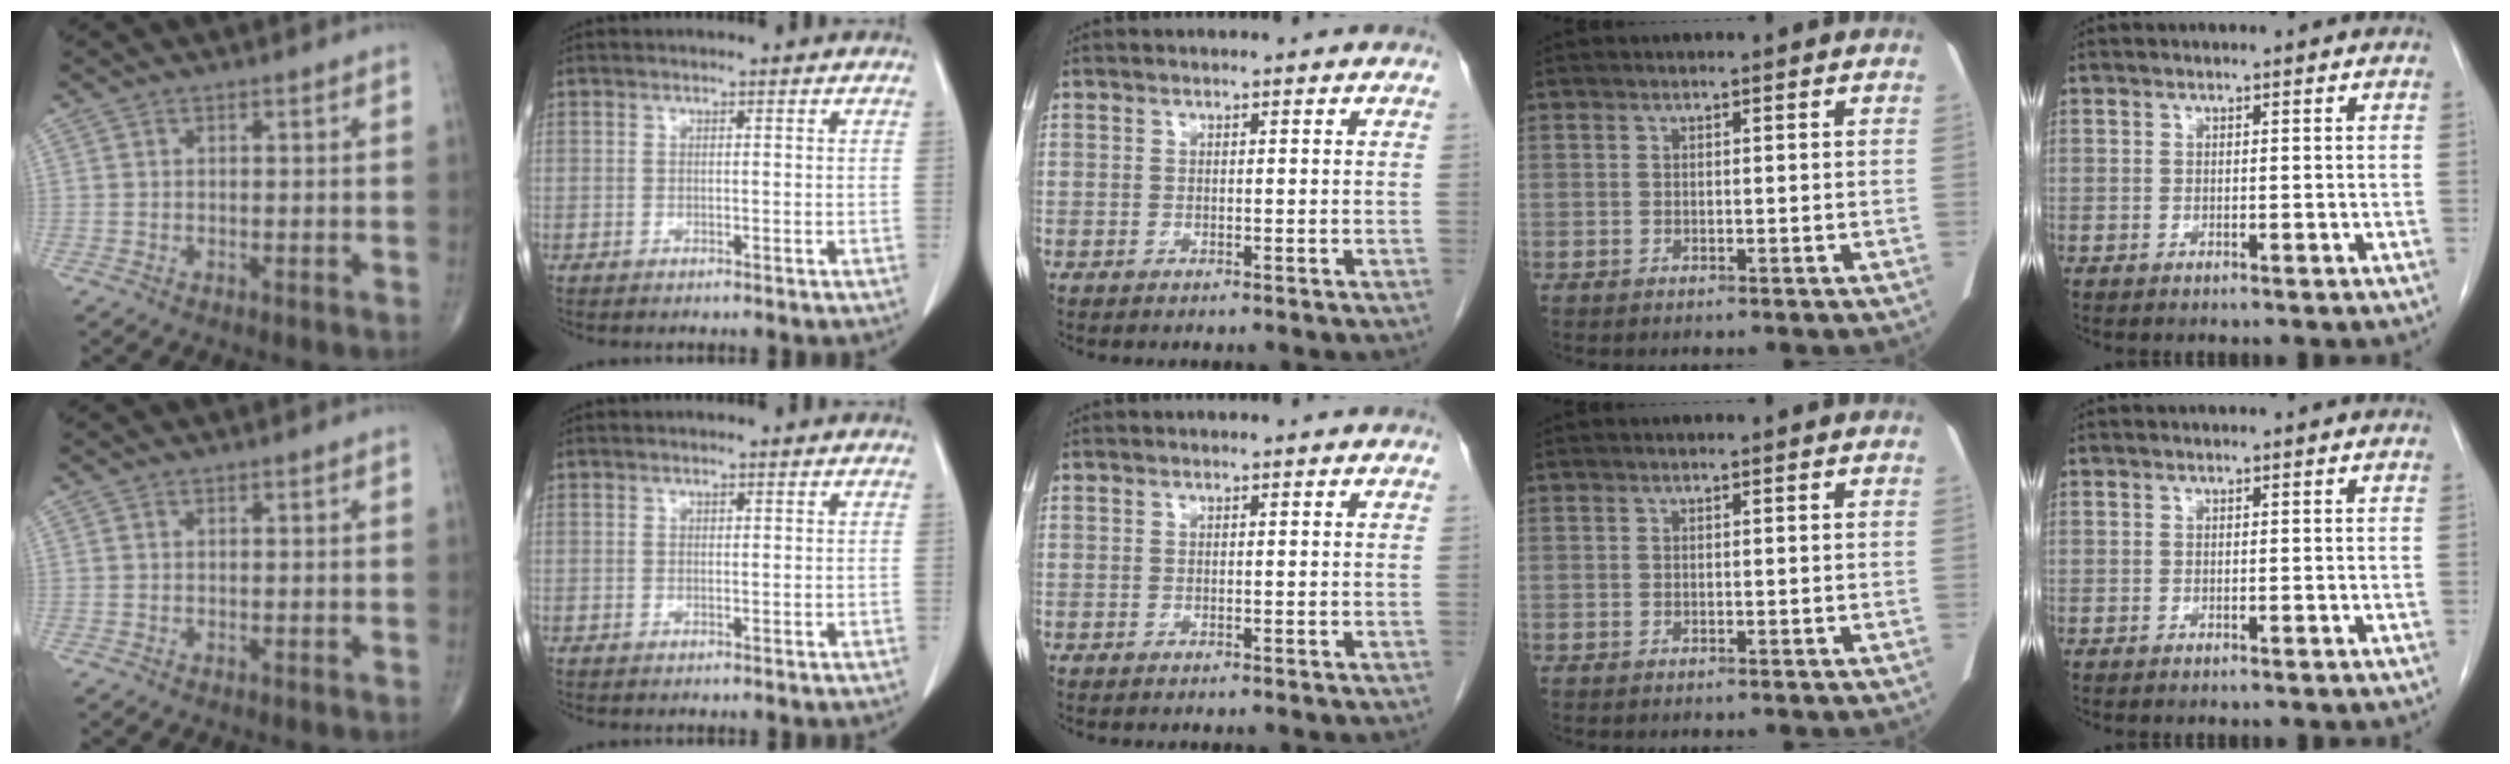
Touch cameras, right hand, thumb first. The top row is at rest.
{"index": {"total": 1.0, "force": [0.3, 0.8, 0.5], "torque": [-0.015, 0.007, 0.008]}}